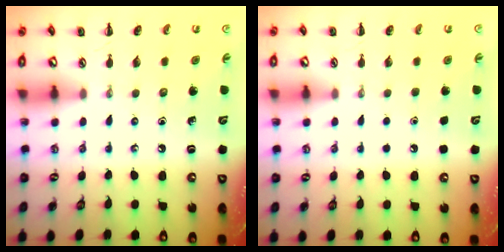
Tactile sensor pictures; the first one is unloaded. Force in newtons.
{"total": 1.8, "press": 1.7, "slide": 0.1}